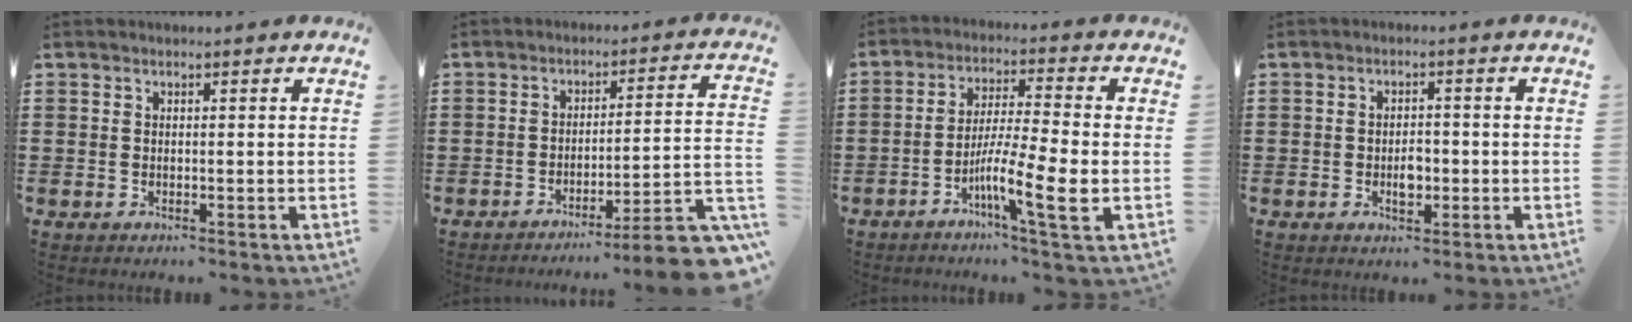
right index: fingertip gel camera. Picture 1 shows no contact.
{"total": 7.2, "force": [-5.5, -0.1, 4.7], "torque": [-0.072, -0.012, -0.107]}
{"total": 9.7, "force": [-3.6, 0.4, 9.0], "torque": [-0.170, -0.012, -0.070]}
{"total": 2.9, "force": [-0.8, 1.6, 2.3], "torque": [-0.045, 0.002, -0.014]}